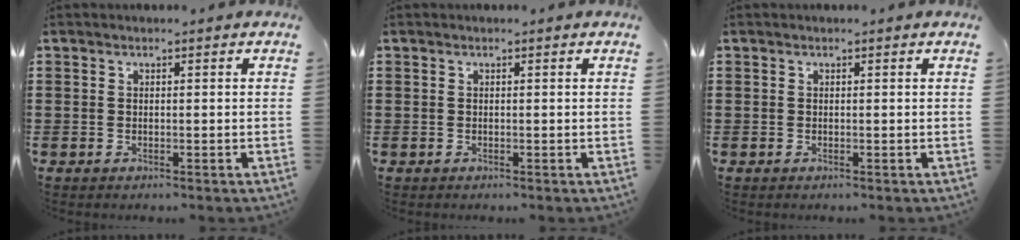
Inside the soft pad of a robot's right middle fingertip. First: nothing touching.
{"total": 0.0}
{"total": 0.0}